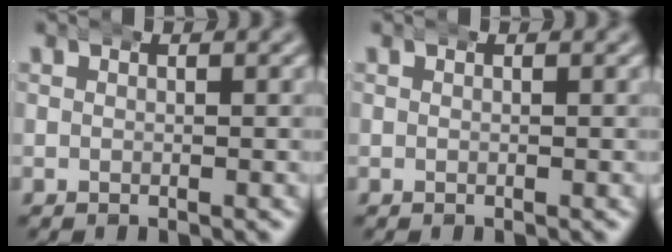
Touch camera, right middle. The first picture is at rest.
{"total": 0.0}